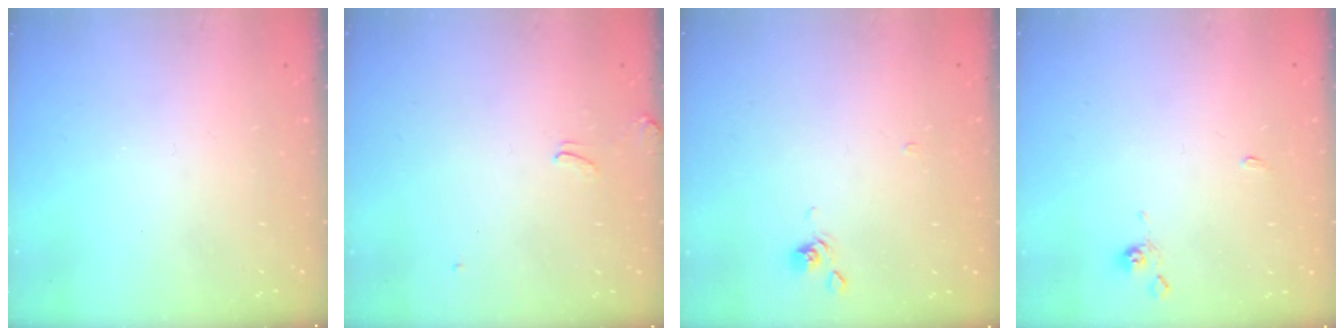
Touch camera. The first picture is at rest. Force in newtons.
{"total": 0.5, "press": 0.1, "slide": 0.5}
{"total": 2.2, "press": 2.1, "slide": 0.4}
{"total": 1.3, "press": 1.3, "slide": 0.3}